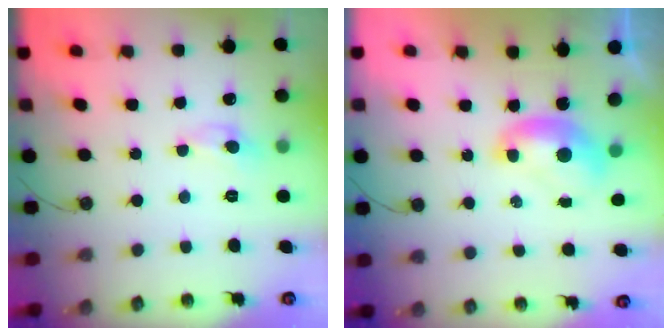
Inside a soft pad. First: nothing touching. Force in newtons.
{"total": 1.1, "press": 1.1, "slide": 0.0}